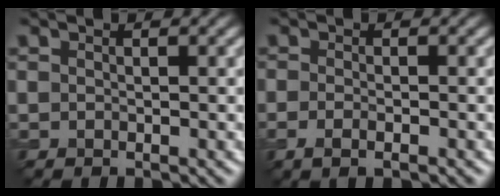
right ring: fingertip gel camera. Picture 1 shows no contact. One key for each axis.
{"total": 1.6, "fx": -0.8, "fy": 0.3, "fz": 1.3, "tx": -0.025, "ty": -0.005, "tz": -0.014}